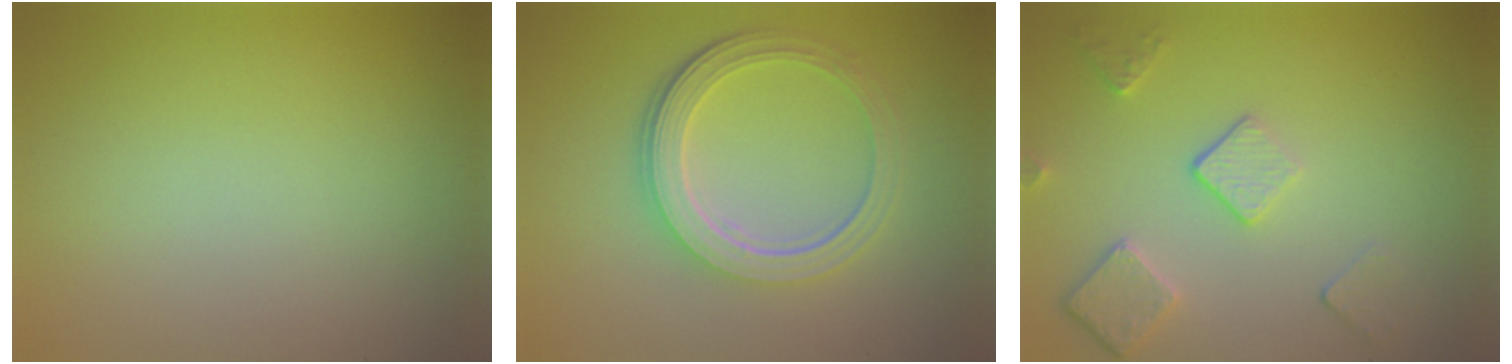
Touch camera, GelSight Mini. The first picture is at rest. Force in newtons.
{"total": 5.3, "press": 3.9, "slide": 3.7}
{"total": 3.5, "press": 2.7, "slide": 2.2}